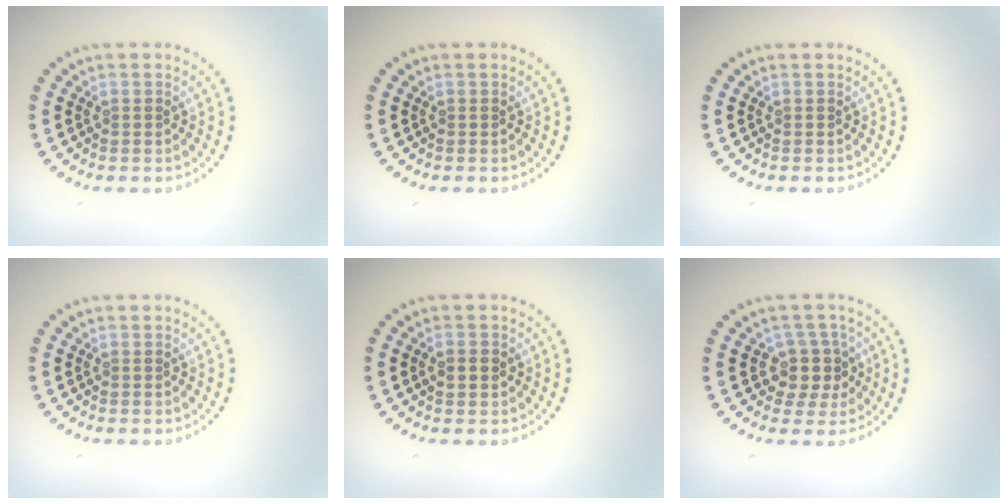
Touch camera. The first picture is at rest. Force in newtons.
{"total": 0.0}
{"total": 0.0}
{"total": 0.0}
{"total": 1.8, "press": 1.8, "slide": 0.1}
{"total": 3.0, "press": 2.4, "slide": 1.7}